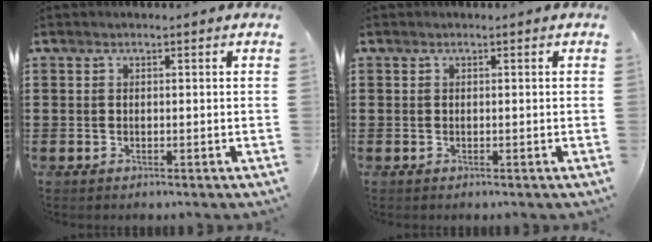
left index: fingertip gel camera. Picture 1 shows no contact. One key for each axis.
{"total": 0.0}